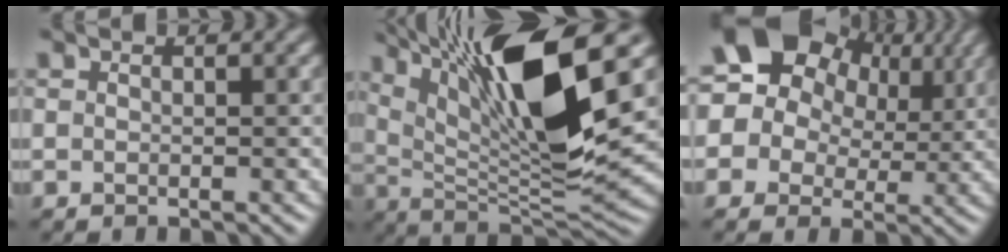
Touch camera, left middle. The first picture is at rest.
{"total": 14.0, "force": [6.4, 3.5, 11.9], "torque": [-0.207, 0.004, 0.112]}
{"total": 15.7, "force": [7.5, 12.3, 6.3], "torque": [-0.152, 0.044, 0.104]}